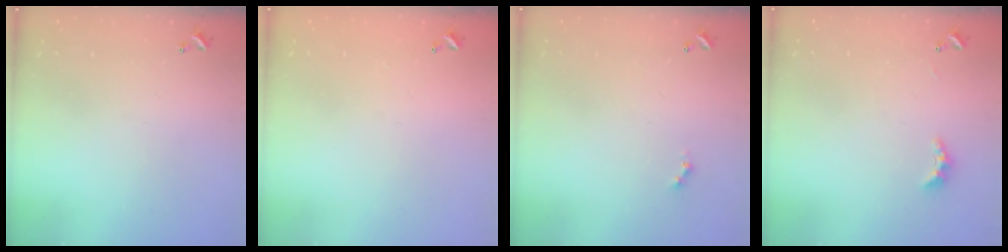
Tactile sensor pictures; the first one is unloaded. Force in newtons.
{"total": 2.9, "press": 2.9, "slide": 0.1}
{"total": 0.0}
{"total": 3.9, "press": 3.8, "slide": 0.7}